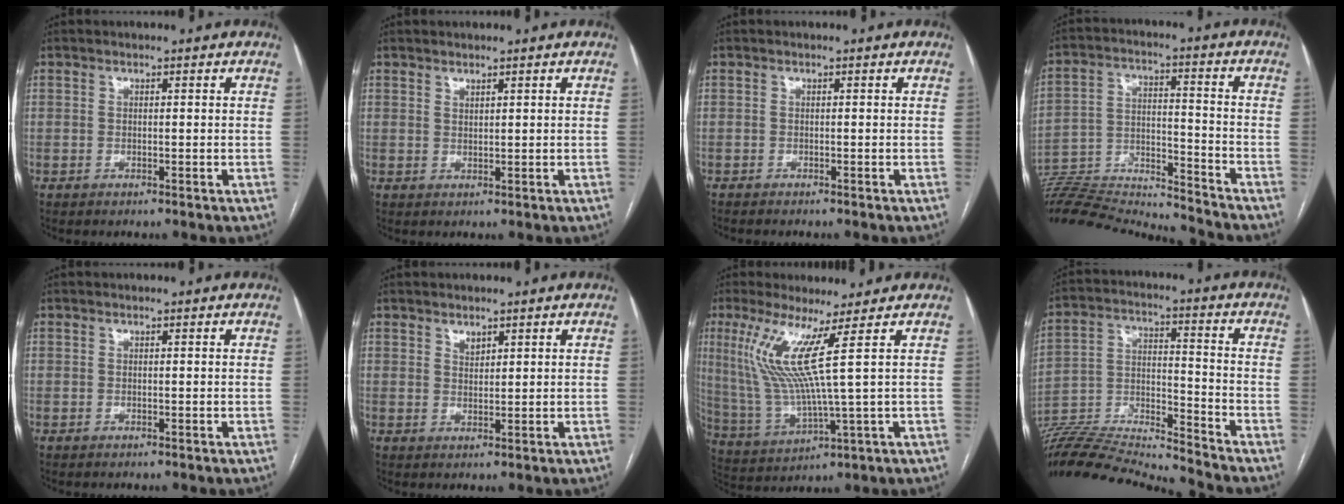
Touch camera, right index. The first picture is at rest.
{"total": 0.8, "force": [0.8, 0.1, 0.3], "torque": [-0.005, -0.006, 0.015]}
{"total": 1.6, "force": [-1.5, 0.2, 0.7], "torque": [-0.012, -0.004, -0.017]}
{"total": 22.0, "force": [-21.2, 0.4, 5.8], "torque": [-0.139, -0.003, -0.339]}
{"total": 0.0}
{"total": 1.6, "force": [1.2, 0.8, 0.7], "torque": [-0.012, -0.001, 0.023]}
{"total": 9.9, "force": [3.8, -1.5, 9.0], "torque": [-0.200, -0.011, 0.084]}
{"total": 19.5, "force": [-18.7, -1.4, 5.5], "torque": [-0.116, 0.004, -0.322]}